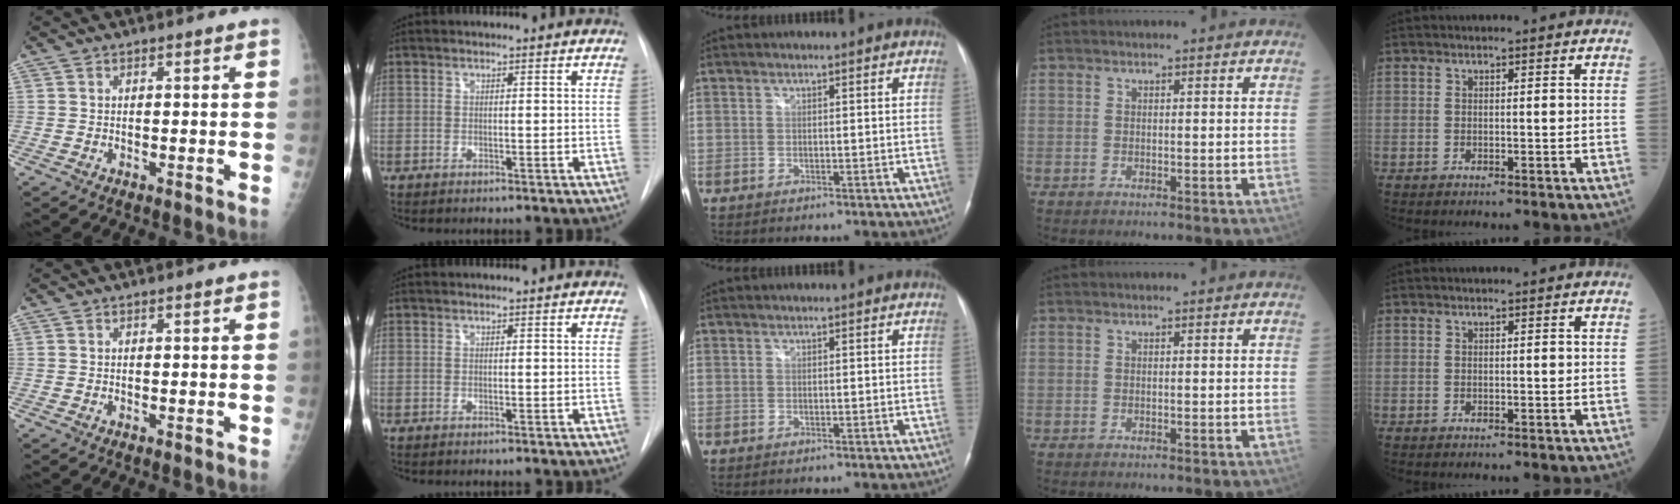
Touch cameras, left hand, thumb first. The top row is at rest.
{}